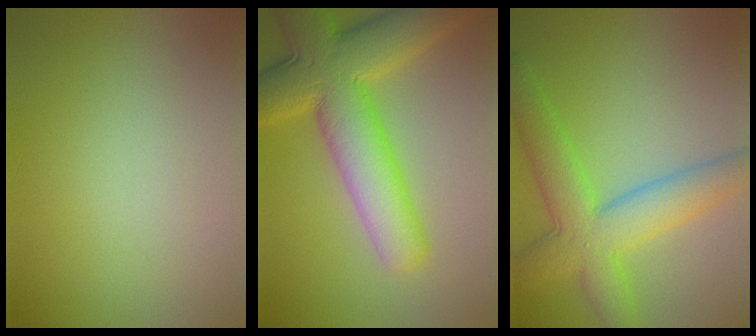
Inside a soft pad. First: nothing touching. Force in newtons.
{"total": 10.0, "press": 10.0, "slide": 0.8}
{"total": 7.2, "press": 7.2, "slide": 0.3}